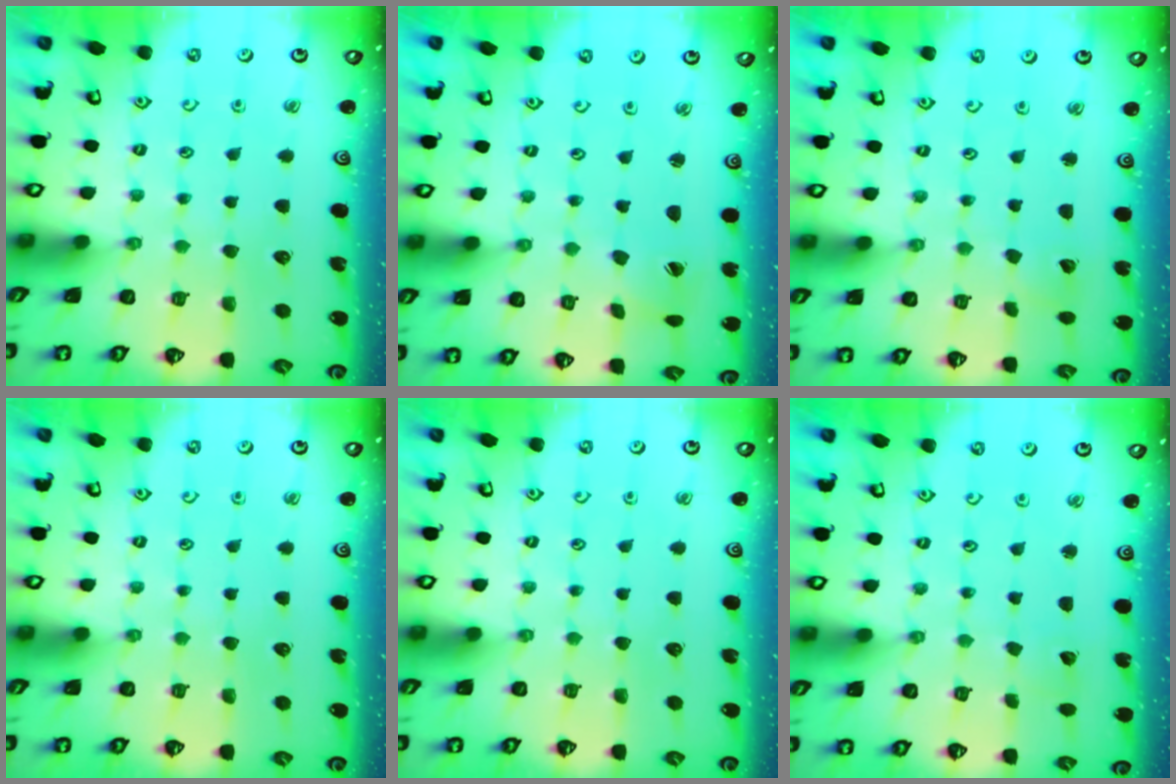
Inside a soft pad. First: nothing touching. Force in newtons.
{"total": 2.2, "press": 2.2, "slide": 0.1}
{"total": 2.4, "press": 2.4, "slide": 0.2}
{"total": 0.0}
{"total": 0.0}
{"total": 1.9, "press": 1.9, "slide": 0.3}